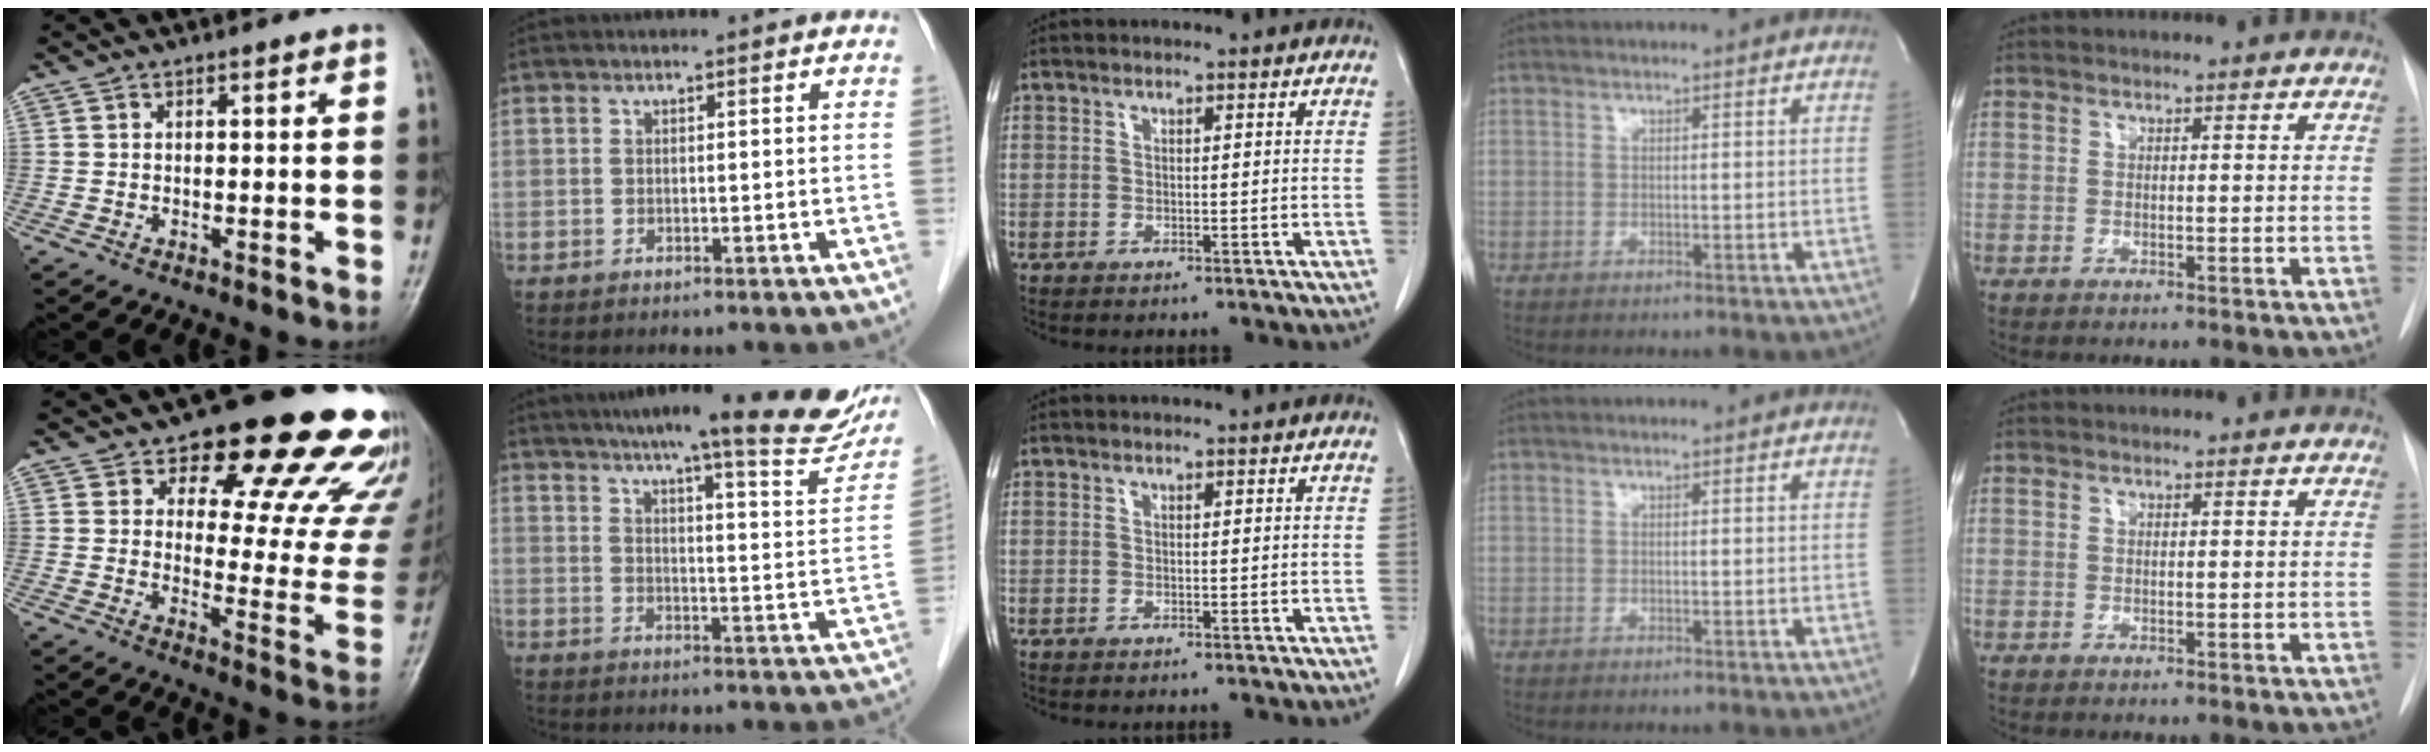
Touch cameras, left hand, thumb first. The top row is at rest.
{"thumb": {"total": 22.9, "force": [16.6, 9.2, 12.9], "torque": [-0.108, -0.090, 0.199]}, "index": {"total": 22.7, "force": [19.2, 2.6, 11.8], "torque": [-0.156, -0.031, 0.229]}}